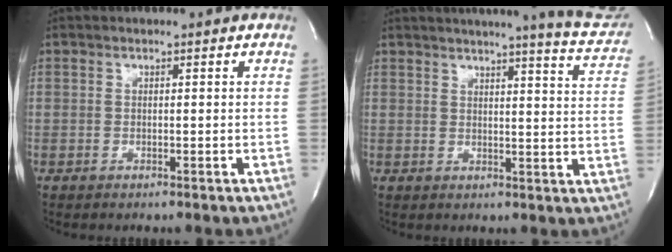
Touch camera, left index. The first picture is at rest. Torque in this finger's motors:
{"motor_torque": [0.47, -0.48, 0.23, 0.01]}